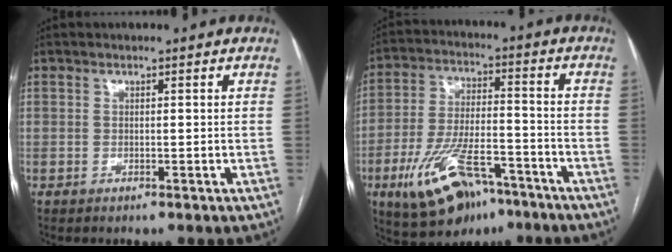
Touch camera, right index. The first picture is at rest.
{"total": 15.4, "force": [-8.9, 5.8, 11.2], "torque": [-0.216, -0.004, -0.145]}